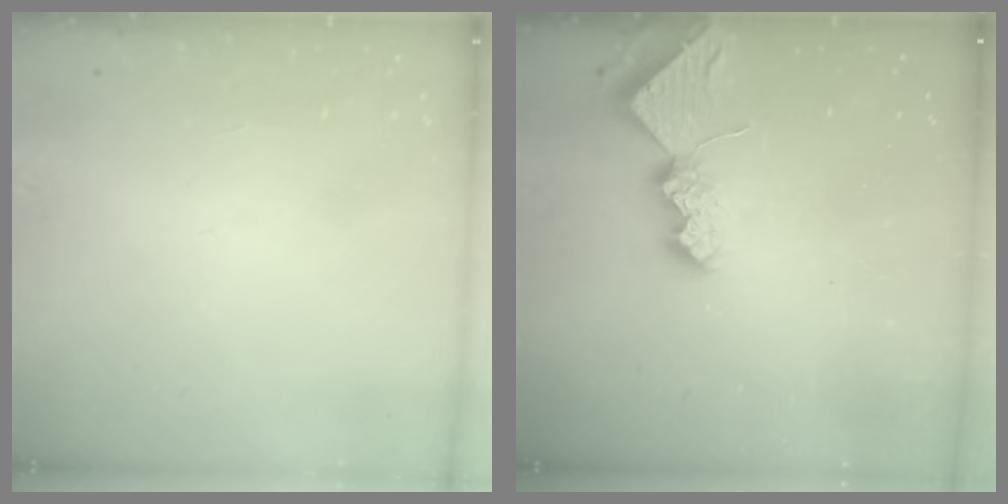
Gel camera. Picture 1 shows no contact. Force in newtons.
{"total": 7.6, "press": 7.6, "slide": 0.8}